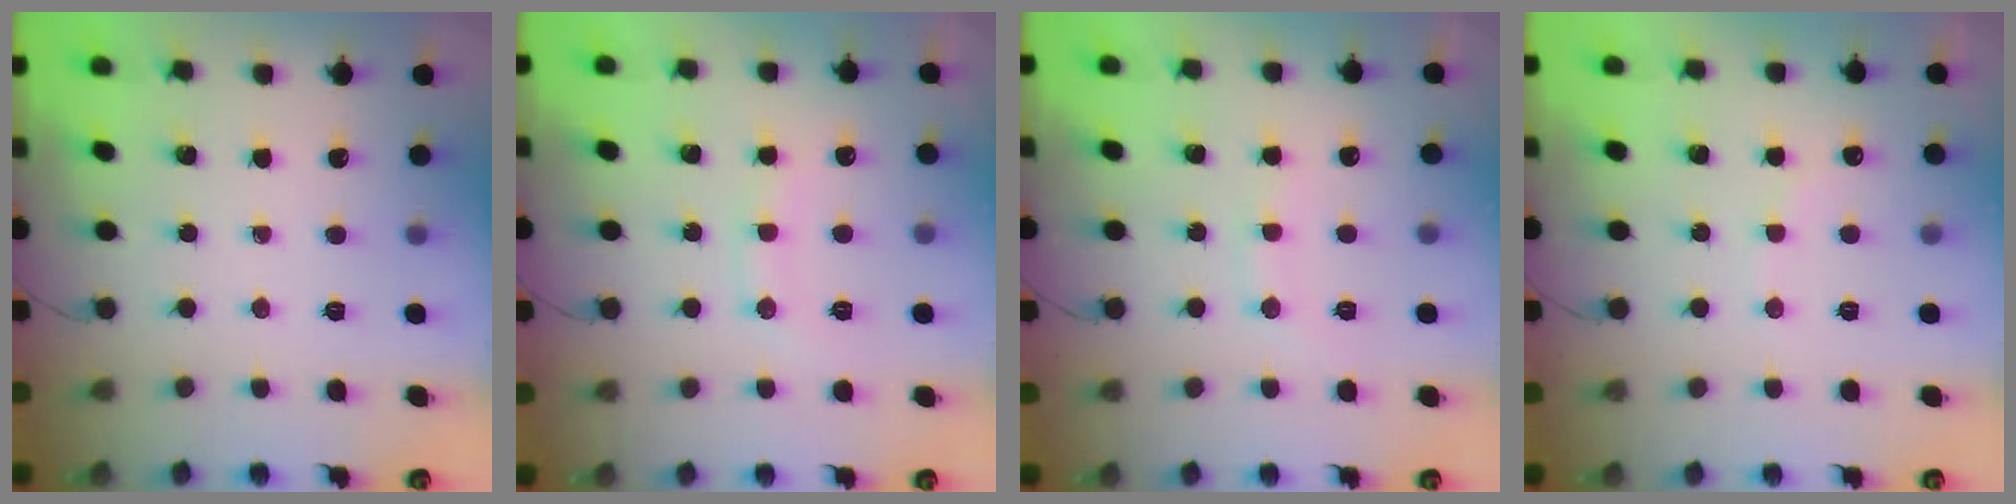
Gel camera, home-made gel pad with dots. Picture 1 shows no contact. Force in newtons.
{"total": 9.7, "press": 9.6, "slide": 1.1}
{"total": 6.7, "press": 6.6, "slide": 1.2}
{"total": 5.8, "press": 5.7, "slide": 1.1}